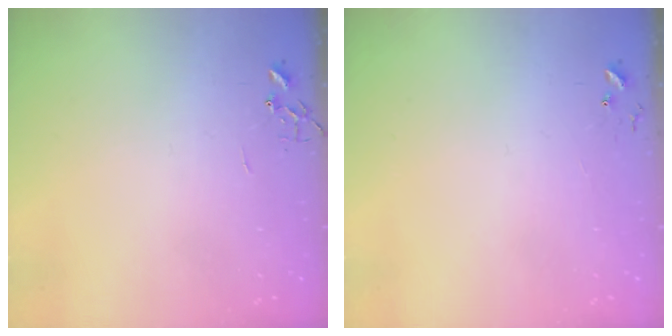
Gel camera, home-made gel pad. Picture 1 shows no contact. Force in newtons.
{"total": 4.7, "press": 4.7, "slide": 0.4}